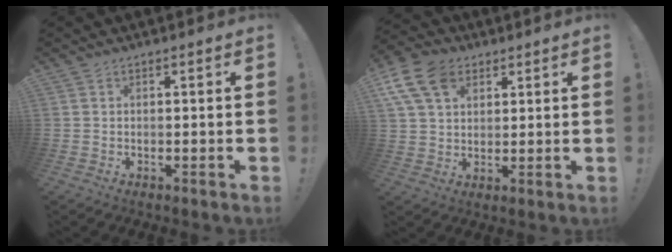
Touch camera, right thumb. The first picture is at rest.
{"total": 13.3, "force": [6.0, 9.2, 7.6], "torque": [-0.144, -0.022, 0.118]}